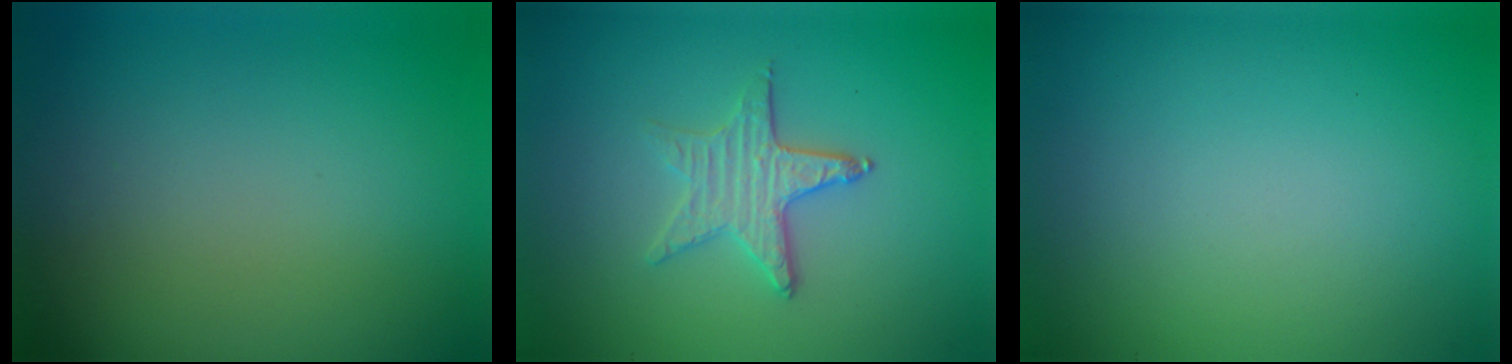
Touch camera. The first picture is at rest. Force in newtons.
{"total": 2.8, "press": 2.5, "slide": 1.3}
{"total": 0.0}